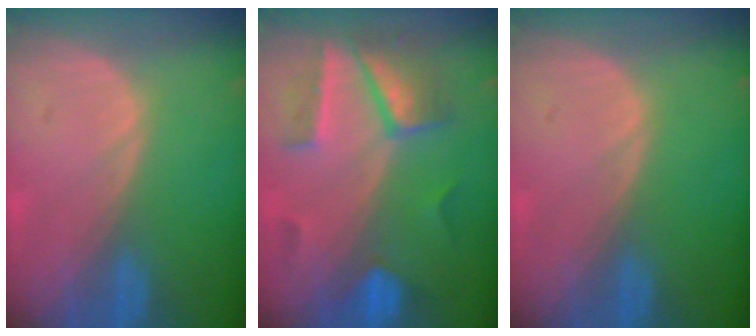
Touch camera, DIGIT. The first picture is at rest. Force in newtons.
{"total": 7.4, "press": 7.2, "slide": 1.4}
{"total": 0.0}